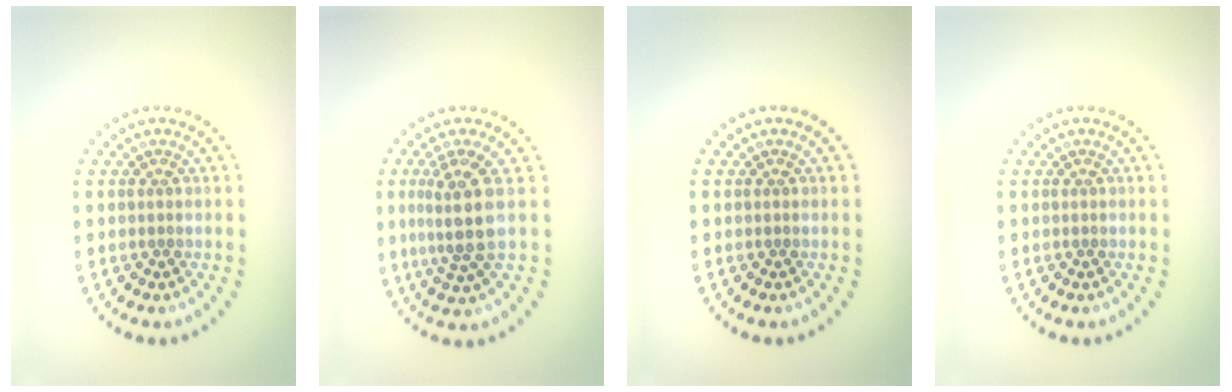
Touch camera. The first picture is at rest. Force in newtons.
{"total": 4.0, "press": 3.1, "slide": 2.5}
{"total": 0.0}
{"total": 0.0}